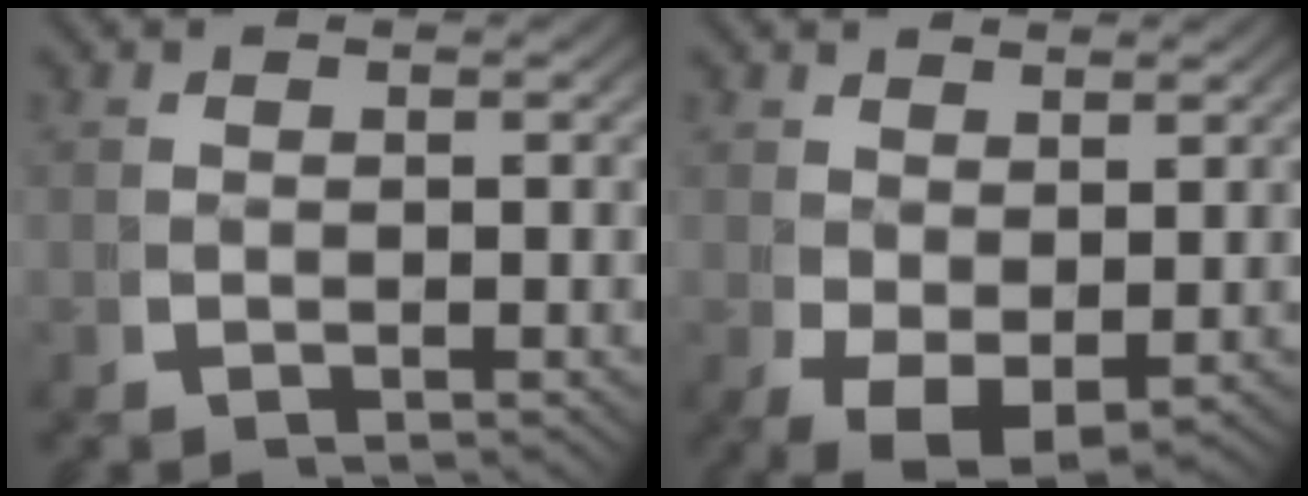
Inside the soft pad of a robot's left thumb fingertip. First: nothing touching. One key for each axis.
{"total": 5.0, "fx": -1.4, "fy": 3.3, "fz": 3.4, "tx": -0.073, "ty": -0.039, "tz": 0.006}